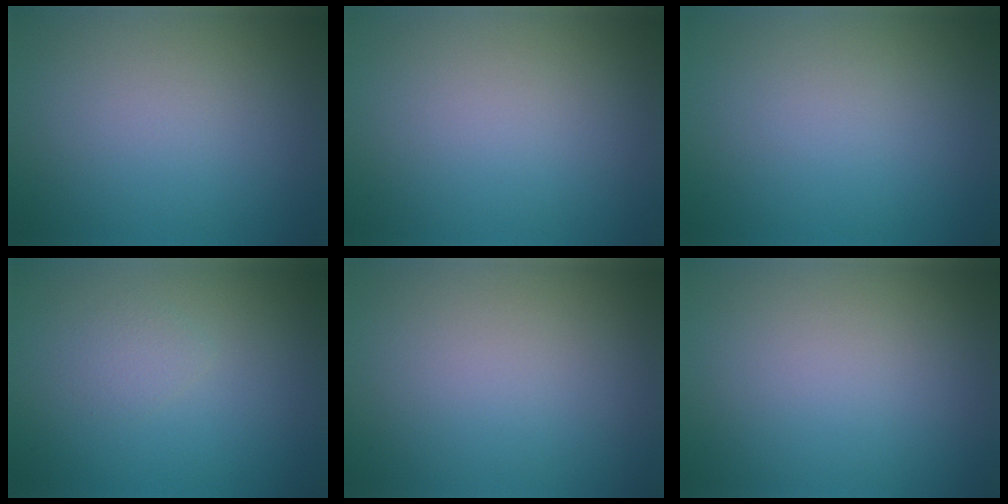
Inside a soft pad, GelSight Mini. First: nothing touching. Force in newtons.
{"total": 0.0}
{"total": 0.0}
{"total": 0.9, "press": 0.9, "slide": 0.1}
{"total": 0.0}
{"total": 0.0}